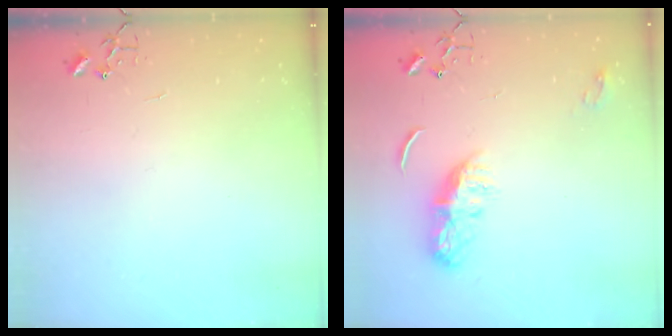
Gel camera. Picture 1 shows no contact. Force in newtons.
{"total": 8.9, "press": 8.9, "slide": 0.1}